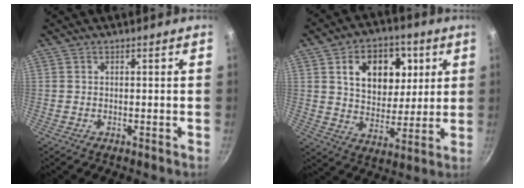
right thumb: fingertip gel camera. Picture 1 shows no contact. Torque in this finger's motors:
{"motor_torque": [1.67, 1.98, 1.19, 0.38, 0.39]}